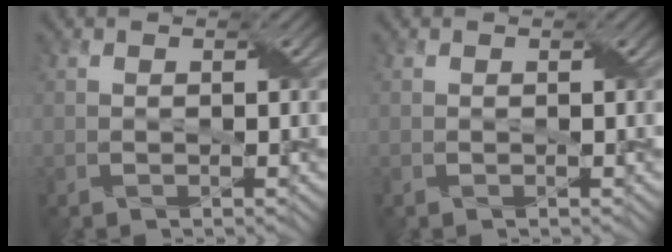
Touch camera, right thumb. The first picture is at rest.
{"total": 0.0}